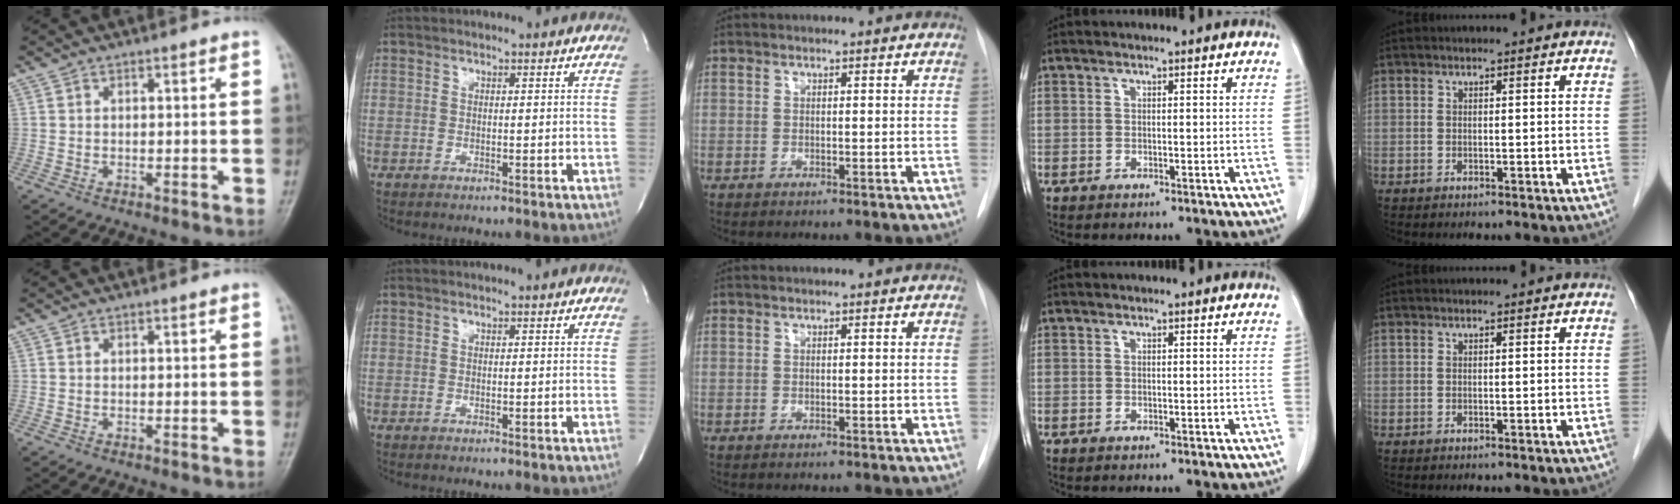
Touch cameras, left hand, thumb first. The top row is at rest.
{}